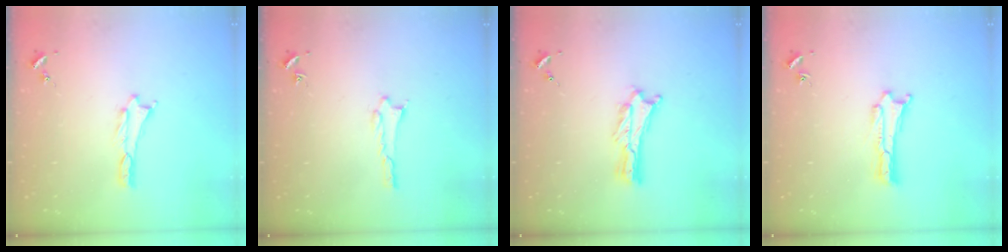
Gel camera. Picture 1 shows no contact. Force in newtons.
{"total": 1.4, "press": 1.4, "slide": 0.2}
{"total": 1.3, "press": 1.3, "slide": 0.3}
{"total": 0.0}